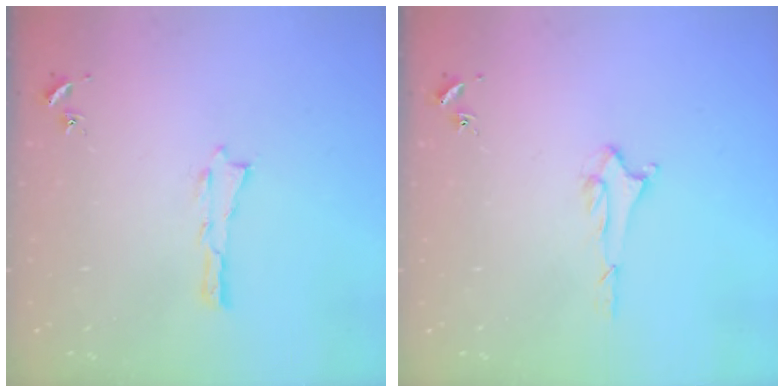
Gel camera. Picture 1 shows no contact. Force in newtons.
{"total": 1.5, "press": 1.5, "slide": 0.2}